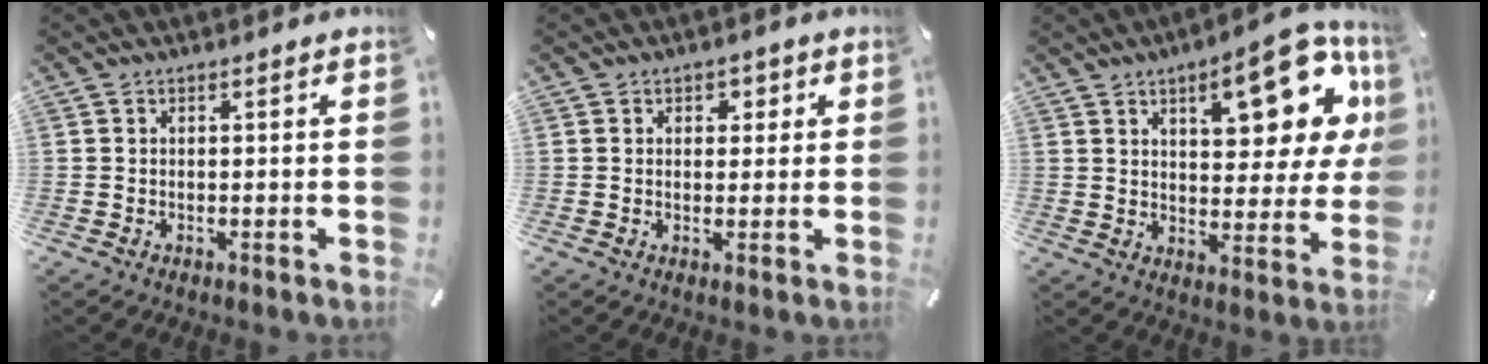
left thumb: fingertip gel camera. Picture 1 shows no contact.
{"total": 2.2, "force": [0.5, 1.9, 0.9], "torque": [0.004, -0.004, -0.001]}
{"total": 17.5, "force": [8.8, 7.7, 13.0], "torque": [-0.157, -0.049, 0.139]}